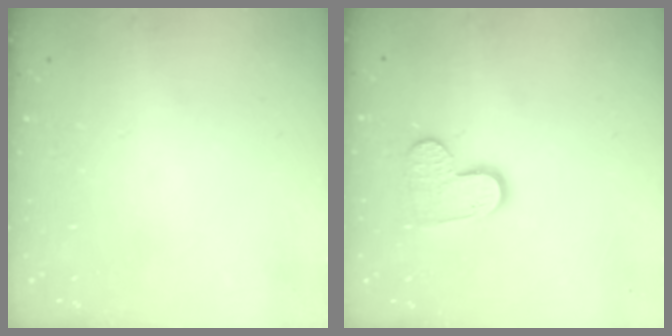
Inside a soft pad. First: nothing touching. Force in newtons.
{"total": 10.0, "press": 10.0, "slide": 0.8}